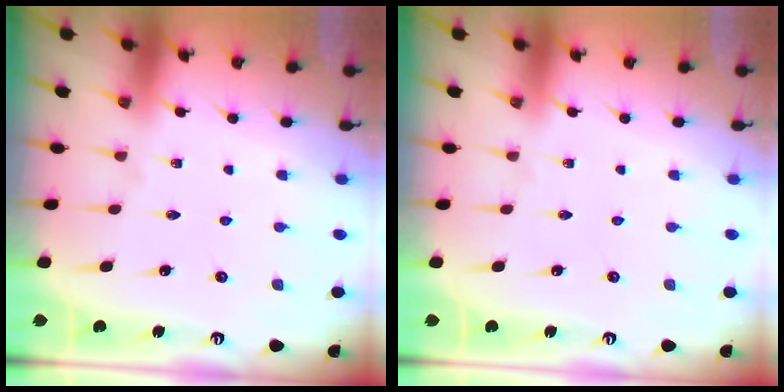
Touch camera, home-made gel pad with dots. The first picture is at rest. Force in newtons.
{"total": 0.0}